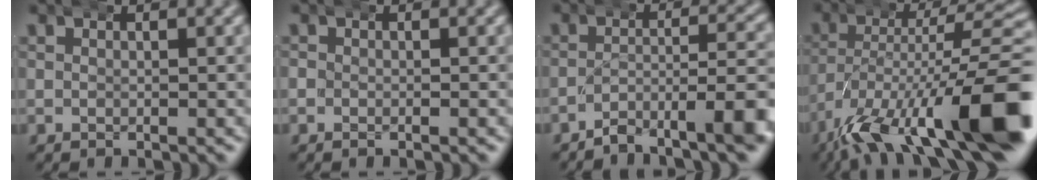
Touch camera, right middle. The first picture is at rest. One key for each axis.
{"total": 0.7, "fx": -0.3, "fy": 0.6, "fz": 0.2, "tx": -0.010, "ty": 0.004, "tz": -0.007}
{"total": 5.4, "fx": -4.0, "fy": 0.6, "fz": 3.6, "tx": -0.050, "ty": -0.001, "tz": -0.066}
{"total": 13.4, "fx": -6.9, "fy": 4.4, "fz": 10.6, "tx": -0.183, "ty": -0.027, "tz": -0.087}